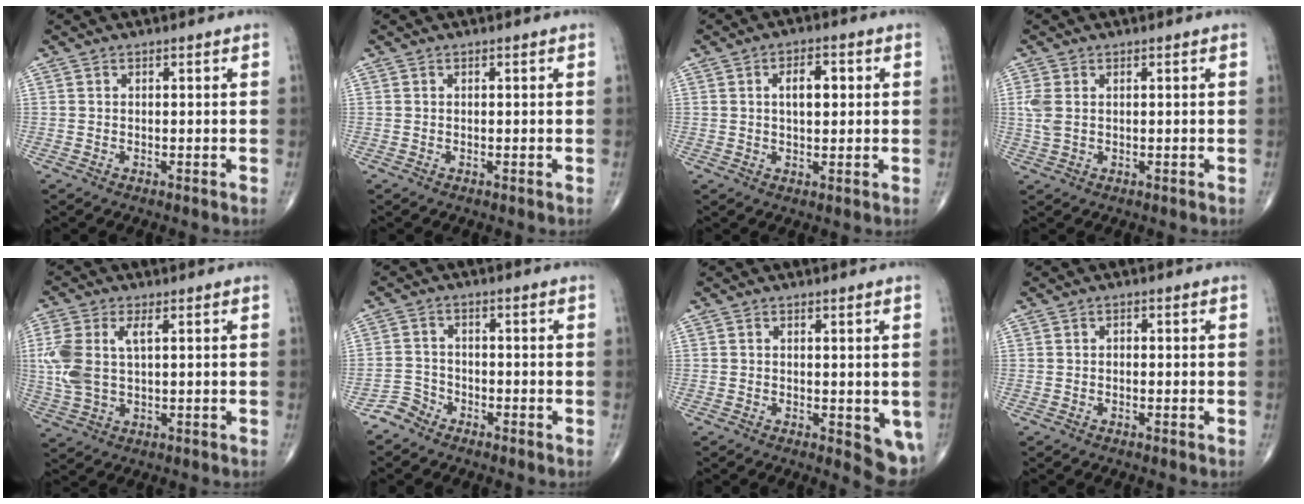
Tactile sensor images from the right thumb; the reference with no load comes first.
{"total": 0.0}
{"total": 5.3, "force": [1.0, 2.7, 4.5], "torque": [-0.064, 0.005, 0.015]}
{"total": 3.2, "force": [0.5, 1.9, 2.5], "torque": [-0.078, 0.006, 0.013]}
{"total": 9.8, "force": [1.8, 5.1, 8.1], "torque": [-0.207, 0.011, 0.040]}
{"total": 3.1, "force": [-2.7, 1.6, -0.3], "torque": [0.015, 0.007, -0.061]}
{"total": 5.6, "force": [-0.9, 2.4, 5.0], "torque": [-0.043, -0.011, -0.009]}
{"total": 0.7, "force": [-0.1, 0.5, 0.5], "torque": [-0.005, 0.003, -0.005]}